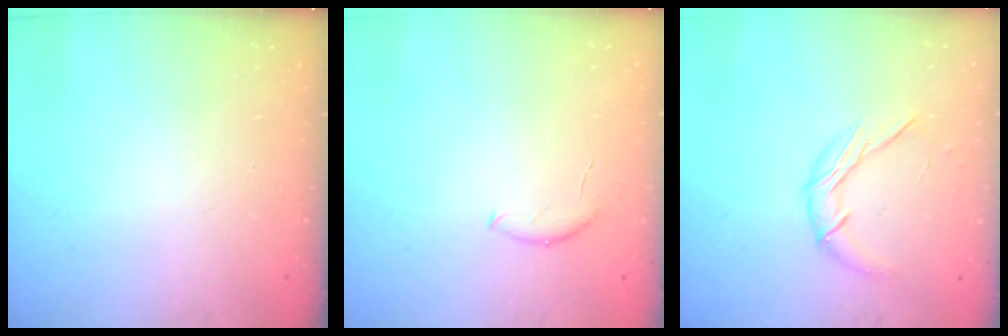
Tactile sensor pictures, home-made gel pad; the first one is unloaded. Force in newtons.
{"total": 5.3, "press": 5.2, "slide": 0.6}
{"total": 8.7, "press": 8.7, "slide": 0.3}